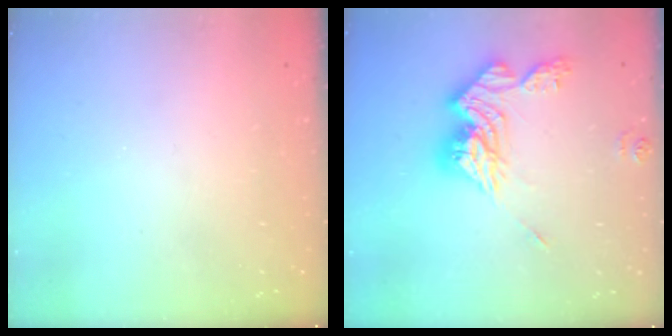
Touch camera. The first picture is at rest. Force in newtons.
{"total": 15.1, "press": 15.1, "slide": 0.3}